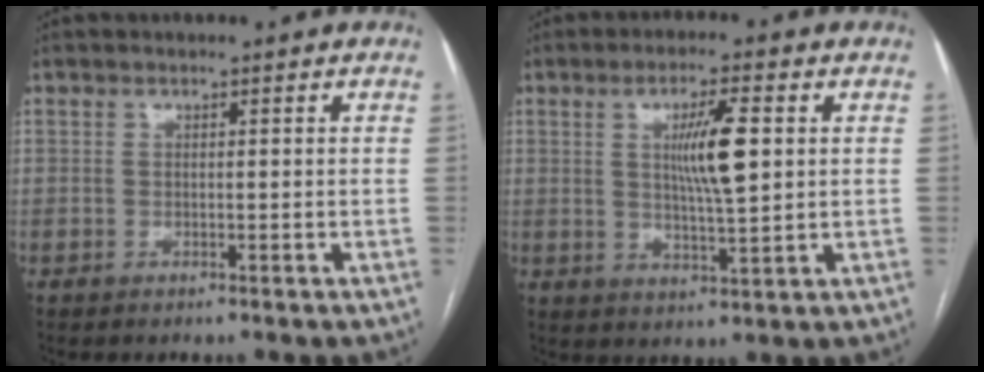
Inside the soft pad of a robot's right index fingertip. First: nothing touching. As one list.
[{"total": 7.8, "force": [1.6, 0.8, 7.6], "torque": [-0.132, -0.002, 0.030]}]